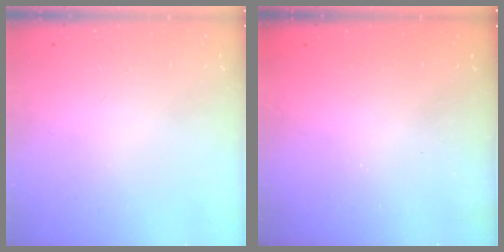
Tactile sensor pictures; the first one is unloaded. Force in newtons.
{"total": 2.3, "press": 2.1, "slide": 1.0}